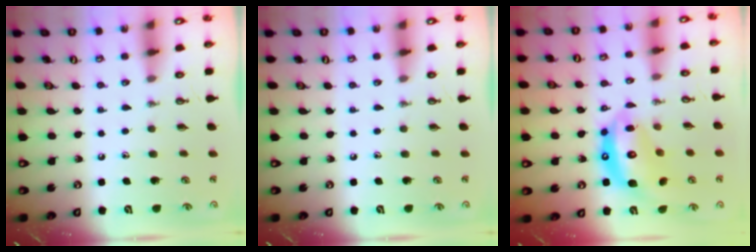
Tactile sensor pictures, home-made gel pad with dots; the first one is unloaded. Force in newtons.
{"total": 0.0}
{"total": 15.1, "press": 15.0, "slide": 1.7}